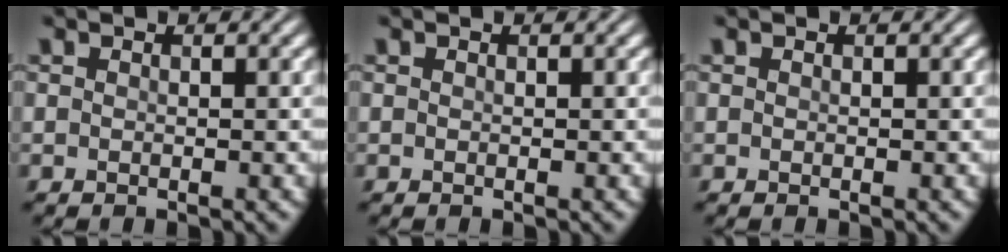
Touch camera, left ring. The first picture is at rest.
{"total": 0.0}
{"total": 0.0}